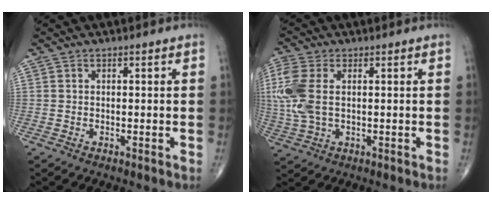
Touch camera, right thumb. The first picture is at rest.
{"total": 9.8, "force": [1.2, 5.7, 7.9], "torque": [-0.220, 0.011, 0.026]}